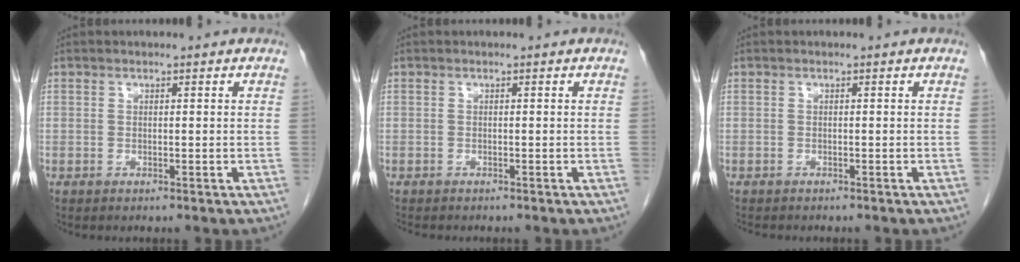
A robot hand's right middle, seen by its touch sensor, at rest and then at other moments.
{"total": 2.1, "force": [-1.8, 0.6, 0.8], "torque": [-0.020, -0.007, -0.022]}
{"total": 2.1, "force": [-1.9, 0.6, 0.8], "torque": [-0.019, -0.007, -0.023]}